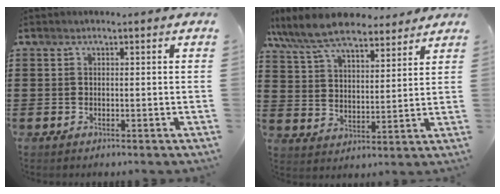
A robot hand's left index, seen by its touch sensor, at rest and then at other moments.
{"total": 9.5, "force": [8.4, 2.4, 3.9], "torque": [-0.108, -0.029, 0.153]}